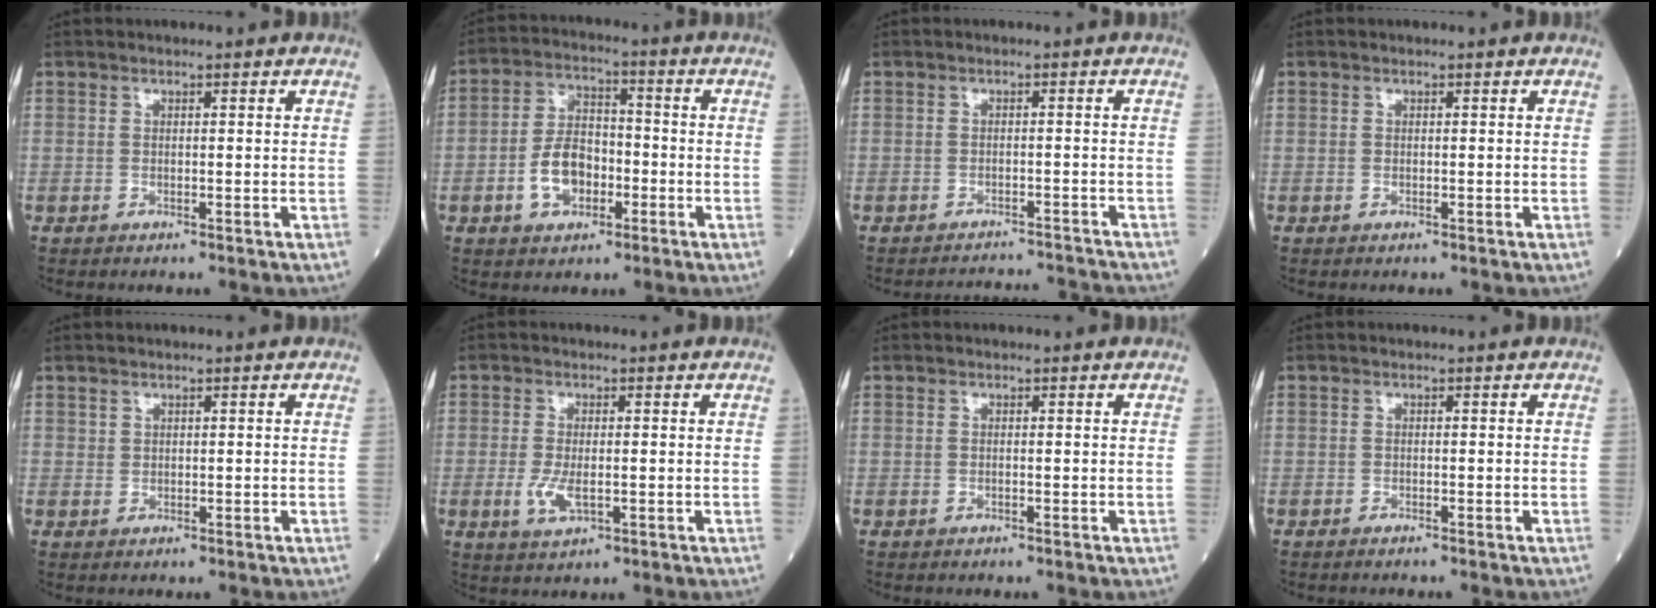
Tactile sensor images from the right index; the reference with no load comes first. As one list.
[{"total": 7.8, "force": [-2.5, 4.6, 5.7], "torque": [-0.116, 0.014, -0.047]}, {"total": 6.4, "force": [-6.3, -0.4, -0.5], "torque": [0.006, 0.005, -0.085]}, {"total": 0.0}, {"total": 0.0}, {"total": 4.0, "force": [-0.9, 1.5, 3.6], "torque": [-0.081, -0.007, -0.013]}, {"total": 0.0}, {"total": 1.0, "force": [-1.0, -0.1, 0.4], "torque": [-0.007, -0.001, -0.014]}]